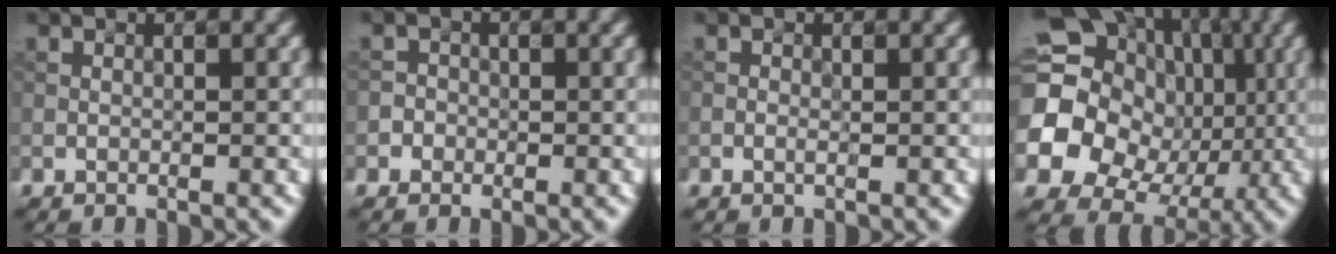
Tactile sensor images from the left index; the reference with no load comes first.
{"total": 1.6, "force": [-0.5, 1.5, 0.3], "torque": [0.009, 0.012, -0.024]}
{"total": 0.6, "force": [-0.2, 0.3, 0.5], "torque": [-0.012, 0.002, -0.004]}
{"total": 20.5, "force": [1.1, 18.5, 8.8], "torque": [-0.207, 0.022, -0.011]}